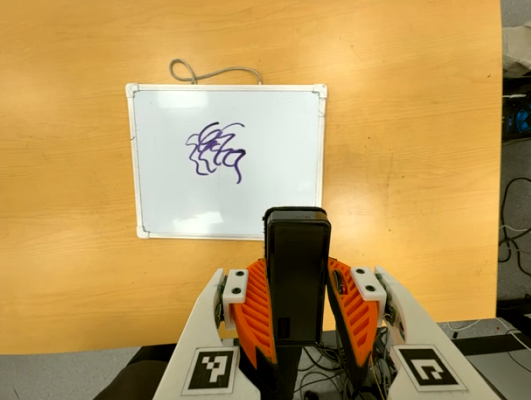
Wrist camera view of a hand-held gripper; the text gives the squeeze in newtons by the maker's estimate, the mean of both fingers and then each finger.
{"total": 4.4, "left": 2.7, "right": 6.0}